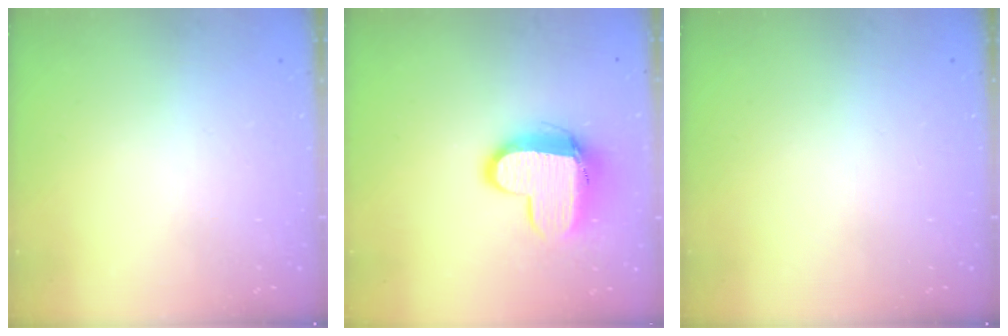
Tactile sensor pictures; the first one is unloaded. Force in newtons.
{"total": 11.4, "press": 11.4, "slide": 1.1}
{"total": 0.0}